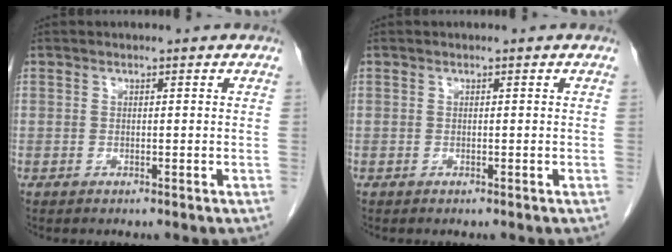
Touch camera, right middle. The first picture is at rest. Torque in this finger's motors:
{"motor_torque": [-0.23, -0.16, -0.10, -0.01]}